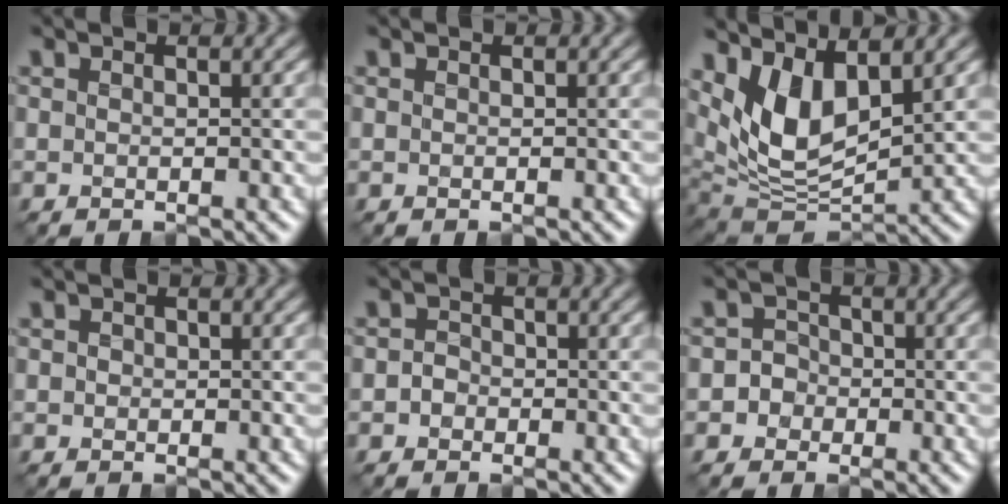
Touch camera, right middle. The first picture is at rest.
{"total": 0.0}
{"total": 7.4, "force": [2.7, 3.8, 5.7], "torque": [-0.116, -0.012, 0.048]}
{"total": 0.5, "force": [0.0, 0.5, 0.1], "torque": [0.000, -0.001, -0.003]}
{"total": 1.3, "force": [-0.6, 1.1, 0.4], "torque": [0.006, 0.003, -0.023]}
{"total": 2.8, "force": [-0.9, 2.6, 0.5], "torque": [0.020, 0.014, -0.032]}